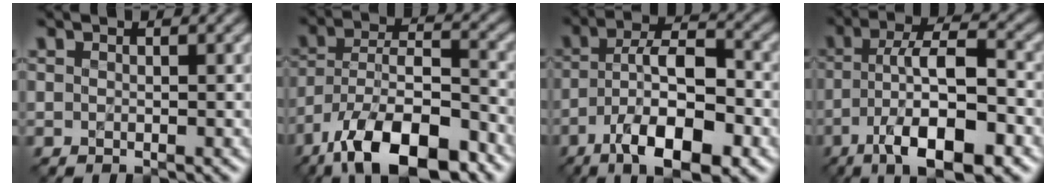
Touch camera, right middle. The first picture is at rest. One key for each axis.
{"total": 12.8, "fx": -8.3, "fy": 5.3, "fz": 8.3, "tx": -0.150, "ty": 0.001, "tz": -0.152}
{"total": 10.5, "fx": -4.8, "fy": 4.0, "fz": 8.5, "tx": -0.147, "ty": 0.006, "tz": -0.084}
{"total": 10.5, "fx": -3.9, "fy": 3.4, "fz": 9.2, "tx": -0.158, "ty": 0.007, "tz": -0.066}